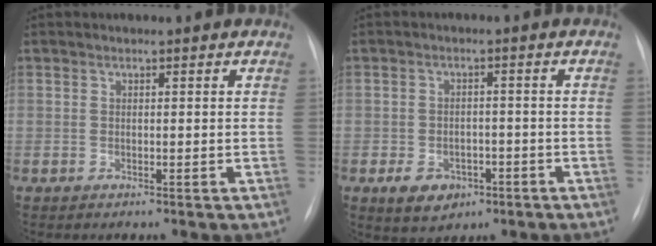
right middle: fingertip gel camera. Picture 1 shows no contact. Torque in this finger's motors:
{"motor_torque": [0.70, -0.67, 0.22, 0.04]}